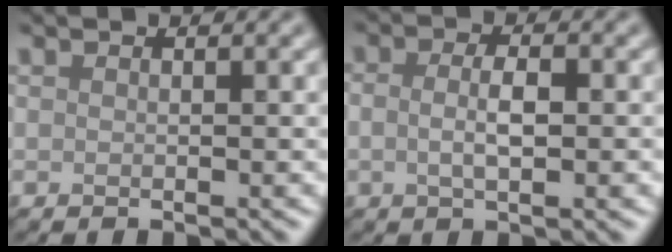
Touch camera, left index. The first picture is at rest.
{"total": 3.0, "force": [-0.3, 1.1, 2.8], "torque": [-0.055, -0.002, -0.008]}